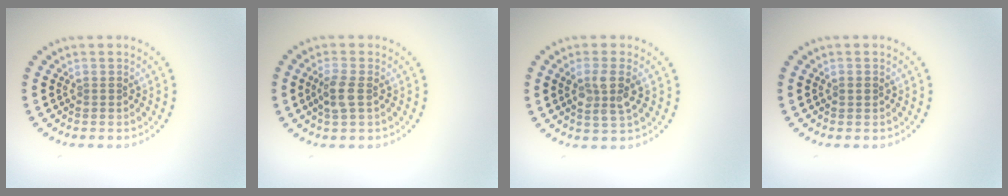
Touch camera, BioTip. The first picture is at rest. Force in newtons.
{"total": 2.1, "press": 2.0, "slide": 0.7}
{"total": 3.0, "press": 2.7, "slide": 1.2}
{"total": 0.9, "press": 0.9, "slide": 0.1}